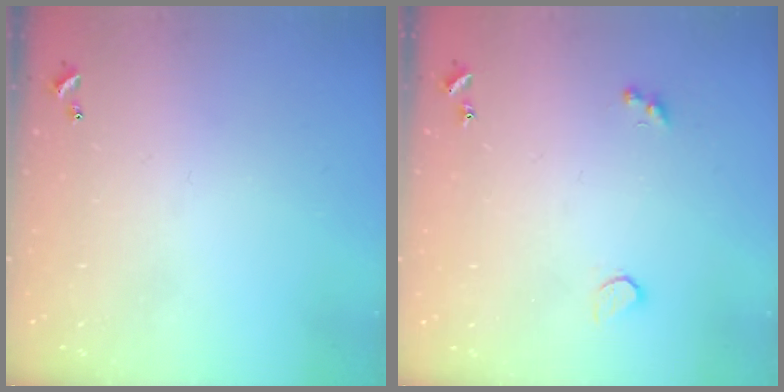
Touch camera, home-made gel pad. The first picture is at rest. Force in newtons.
{"total": 2.6, "press": 2.2, "slide": 1.2}